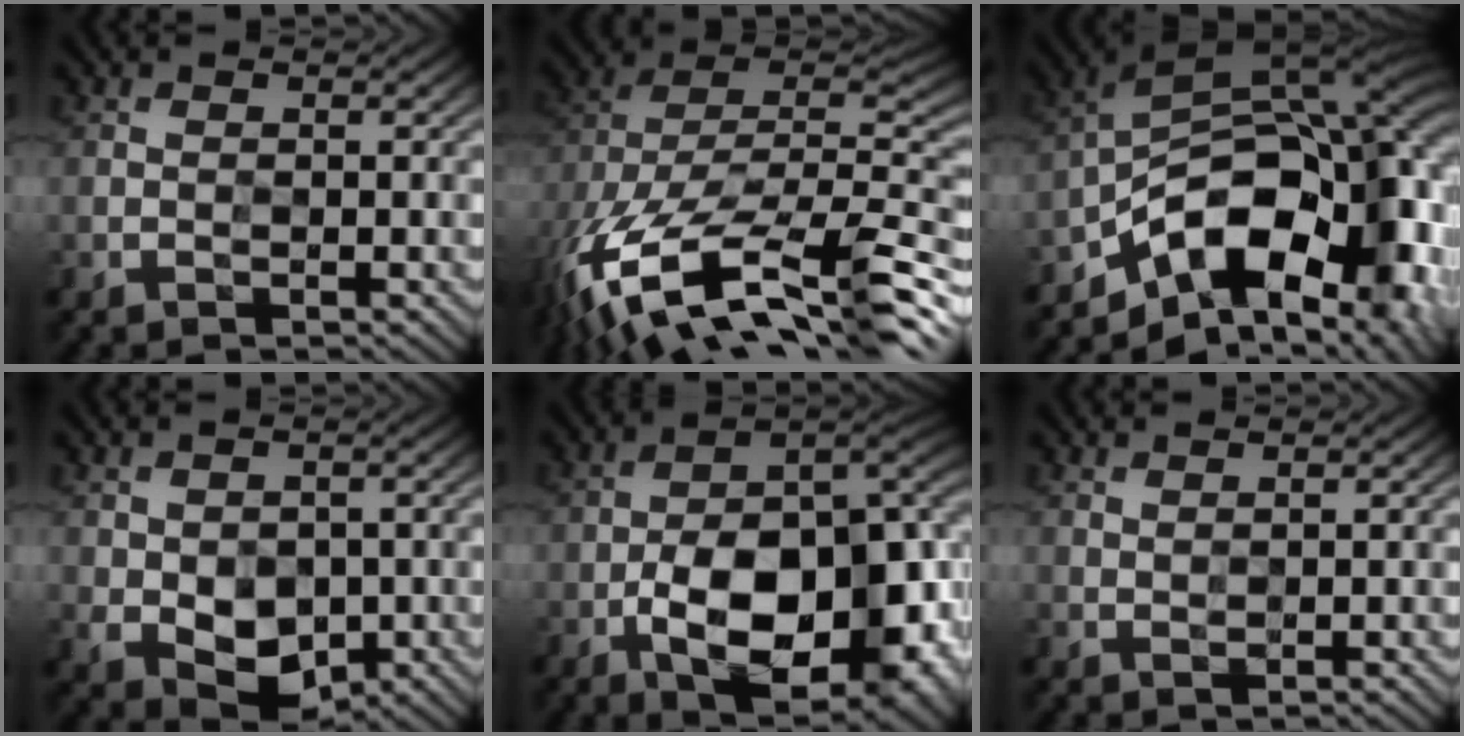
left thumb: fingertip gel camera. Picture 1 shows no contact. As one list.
[{"total": 16.5, "force": [-8.7, 7.5, 11.9], "torque": [-0.246, -0.022, -0.139]}, {"total": 15.1, "force": [-7.0, 8.5, 10.3], "torque": [-0.153, -0.005, -0.124]}, {"total": 4.5, "force": [0.0, 3.6, 2.7], "torque": [-0.063, -0.009, 0.004]}, {"total": 16.6, "force": [-5.8, 8.5, 13.0], "torque": [-0.201, -0.018, -0.081]}, {"total": 1.3, "force": [1.2, -0.3, -0.3], "torque": [-0.003, -0.001, 0.024]}]